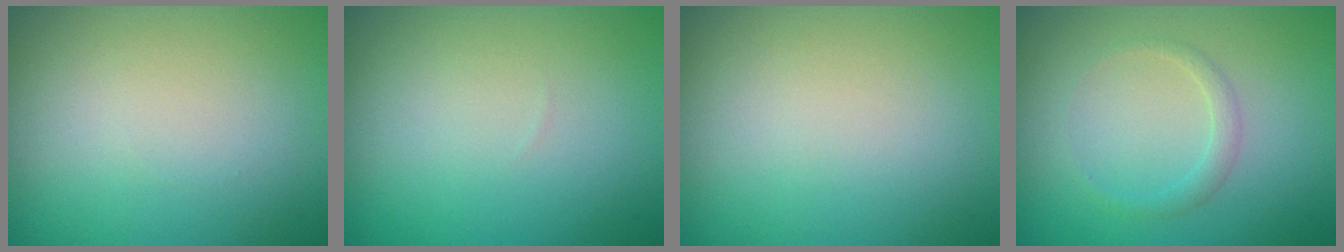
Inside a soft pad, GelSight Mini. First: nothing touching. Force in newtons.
{"total": 0.0}
{"total": 0.0}
{"total": 1.2, "press": 1.2, "slide": 0.1}